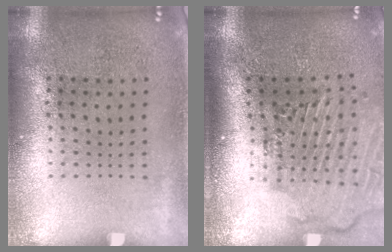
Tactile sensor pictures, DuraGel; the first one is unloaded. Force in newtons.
{"total": 2.9, "press": 2.3, "slide": 1.8}